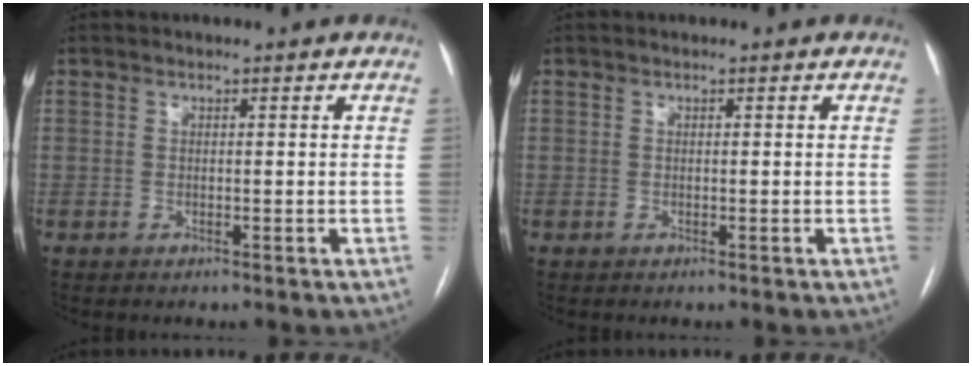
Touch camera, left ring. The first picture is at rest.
{"total": 0.0}